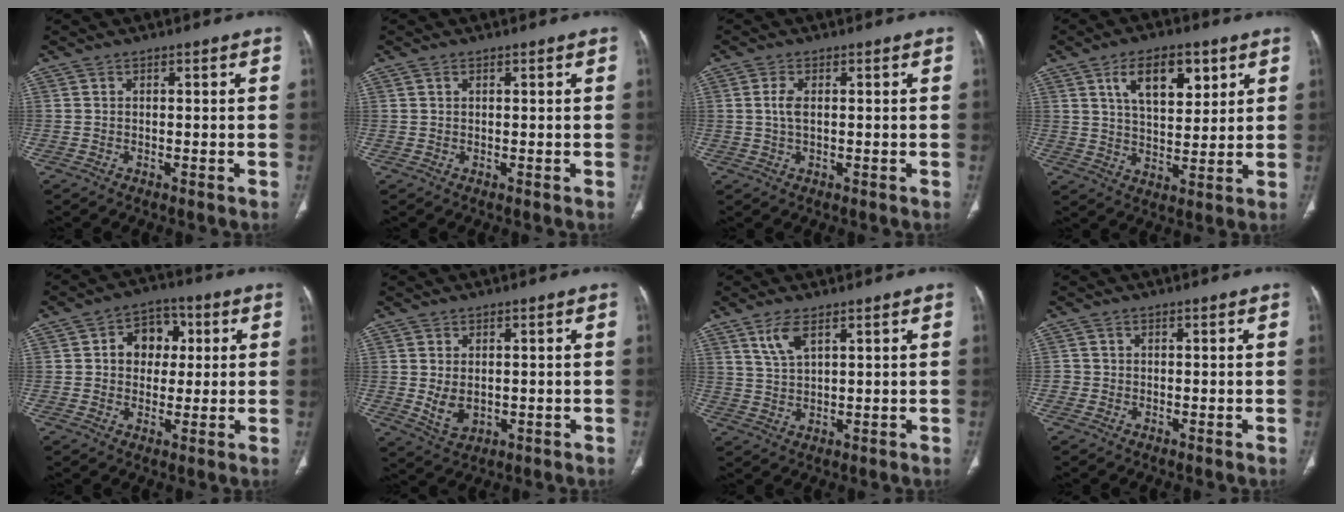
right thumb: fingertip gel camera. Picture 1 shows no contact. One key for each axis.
{"total": 0.7, "fx": 0.4, "fy": 0.4, "fz": 0.4, "tx": -0.008, "ty": 0.002, "tz": 0.007}
{"total": 2.9, "fx": 0.4, "fy": 1.4, "fz": 2.4, "tx": -0.060, "ty": 0.002, "tz": 0.009}
{"total": 11.7, "fx": 5.4, "fy": 6.0, "fz": 8.5, "tx": -0.112, "ty": -0.023, "tz": 0.094}
{"total": 8.9, "fx": 1.7, "fy": 7.0, "fz": 5.2, "tx": -0.029, "ty": 0.009, "tz": 0.021}
{"total": 5.0, "fx": 0.0, "fy": 3.5, "fz": 3.7, "tx": -0.059, "ty": -0.011, "tz": 0.016}
{"total": 5.0, "fx": 2.9, "fy": 1.8, "fz": 3.6, "tx": -0.076, "ty": -0.010, "tz": 0.066}
{"total": 1.5, "fx": -0.2, "fy": 1.5, "fz": 0.1, "tx": 0.009, "ty": 0.007, "tz": -0.006}